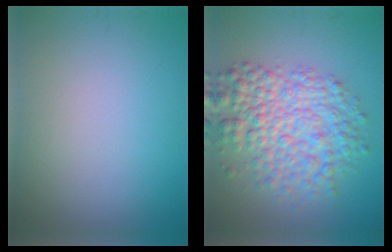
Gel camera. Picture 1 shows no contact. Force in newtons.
{"total": 7.0, "press": 7.0, "slide": 0.1}